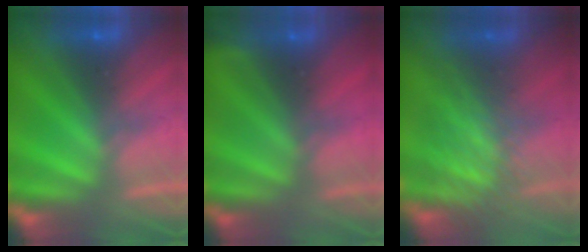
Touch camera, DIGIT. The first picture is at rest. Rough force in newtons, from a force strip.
{"total": 2.4}
{"total": 2.9}